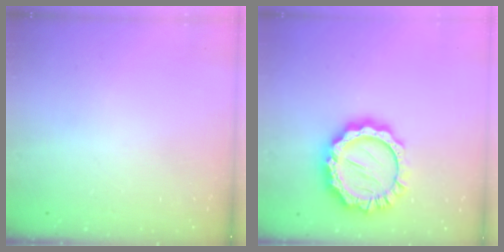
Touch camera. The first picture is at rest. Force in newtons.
{"total": 17.1, "press": 17.1, "slide": 1.2}